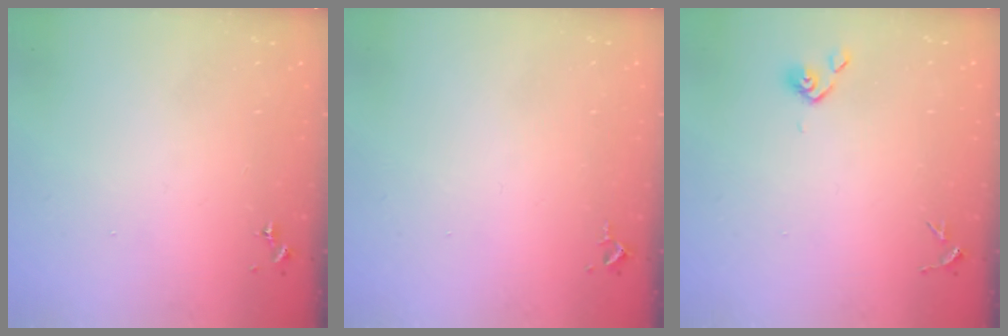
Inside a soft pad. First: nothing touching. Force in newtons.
{"total": 2.6, "press": 2.6, "slide": 0.4}
{"total": 4.3, "press": 4.1, "slide": 1.3}